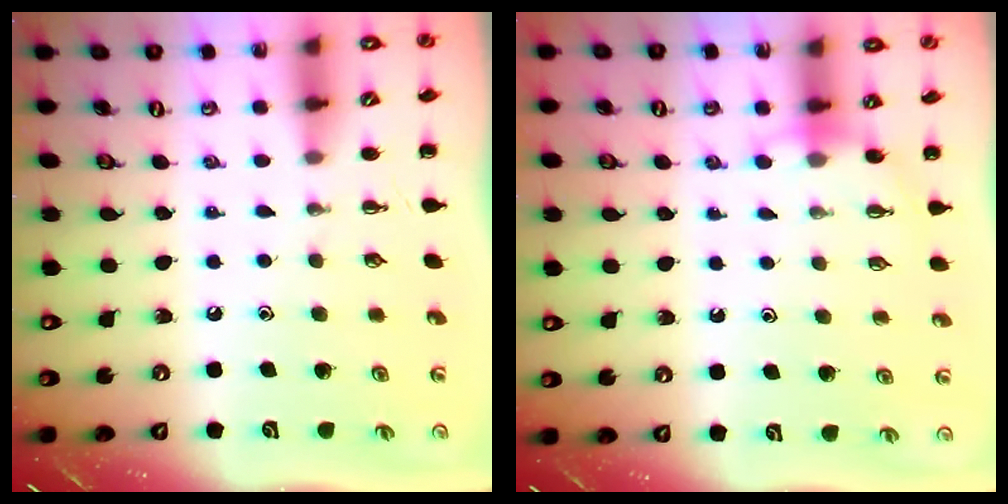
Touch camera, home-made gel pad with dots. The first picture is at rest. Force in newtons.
{"total": 5.1, "press": 4.9, "slide": 1.3}